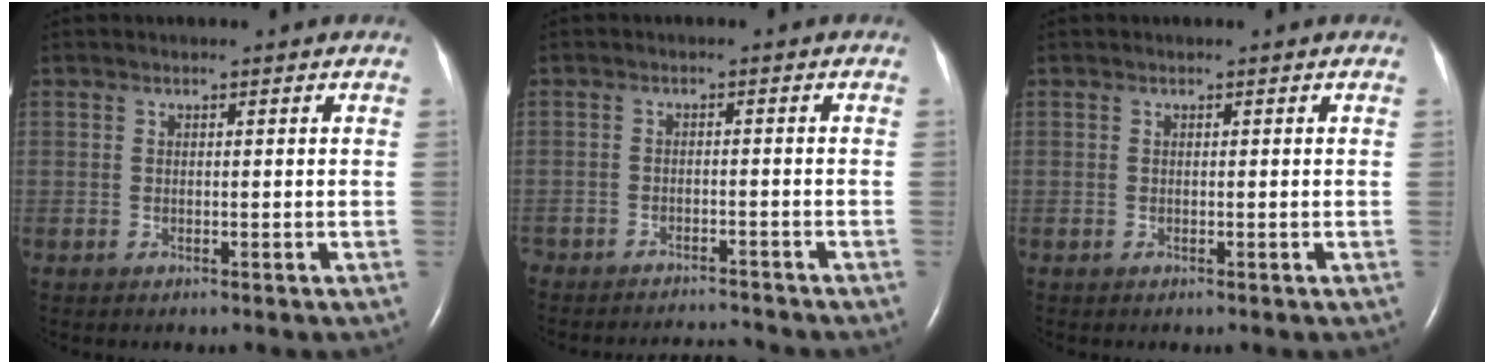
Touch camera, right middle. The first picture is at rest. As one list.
[{"total": 5.6, "force": [-5.6, 0.3, 0.3], "torque": [-0.004, -0.005, -0.084]}, {"total": 0.0}]